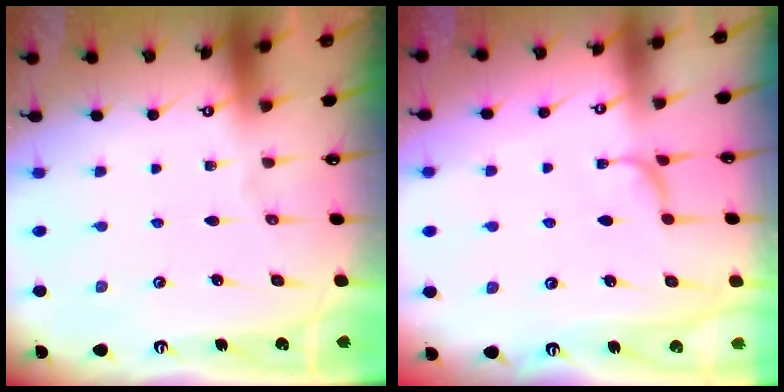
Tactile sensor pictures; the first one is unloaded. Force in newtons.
{"total": 2.6, "press": 2.6, "slide": 0.5}